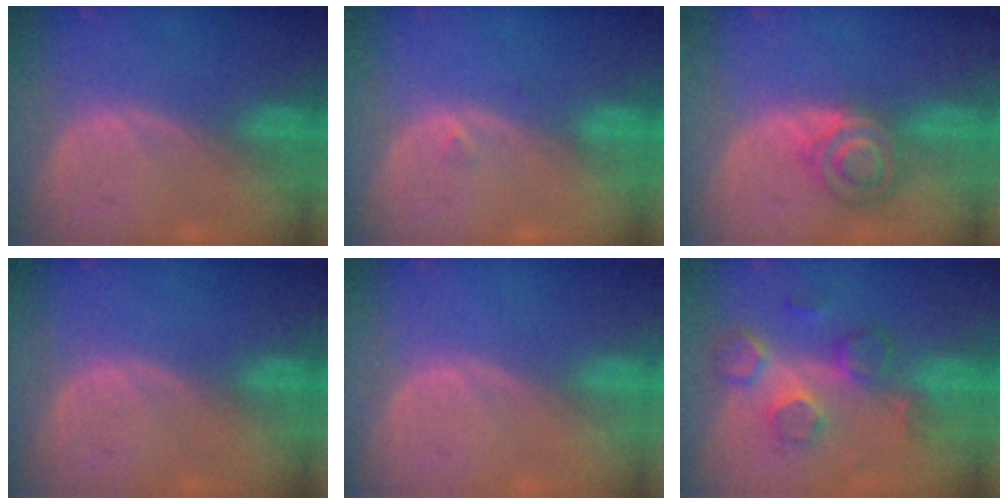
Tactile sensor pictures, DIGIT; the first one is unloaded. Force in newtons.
{"total": 0.7, "press": 0.7, "slide": 0.2}
{"total": 5.9, "press": 5.8, "slide": 0.8}
{"total": 0.0}
{"total": 0.0}
{"total": 8.6, "press": 7.5, "slide": 4.2}